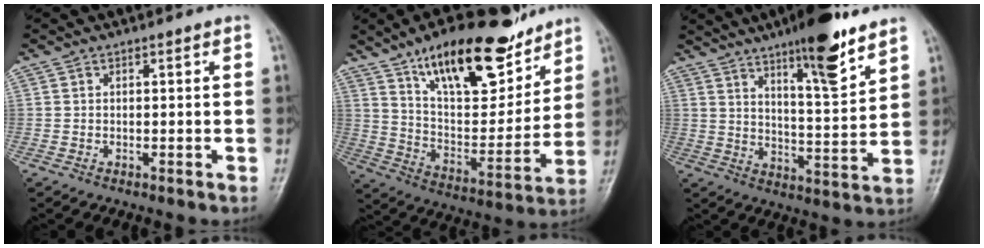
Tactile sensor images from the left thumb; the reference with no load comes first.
{"total": 22.5, "force": [15.2, 8.6, 14.1], "torque": [-0.174, -0.068, 0.256]}
{"total": 14.4, "force": [9.6, 2.9, 10.4], "torque": [-0.143, -0.059, 0.156]}